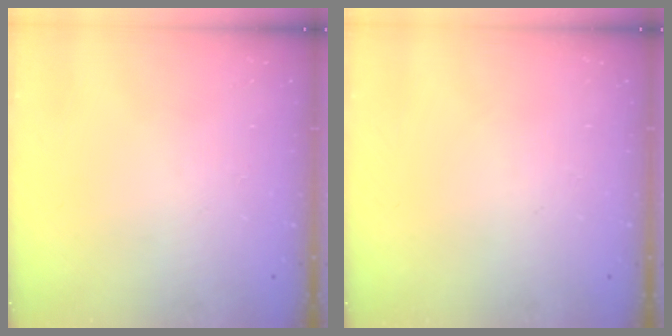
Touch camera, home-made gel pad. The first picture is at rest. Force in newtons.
{"total": 0.0}